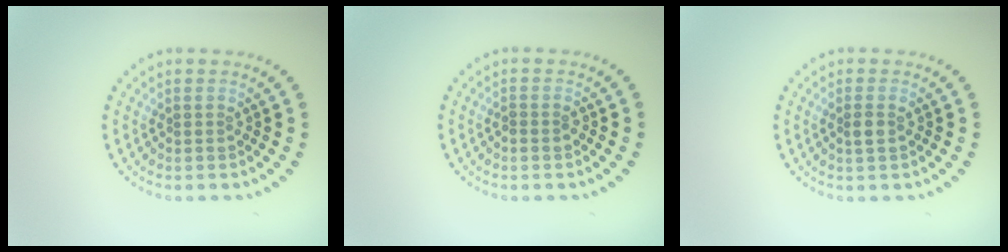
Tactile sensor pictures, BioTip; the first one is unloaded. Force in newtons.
{"total": 0.9, "press": 0.8, "slide": 0.4}
{"total": 1.1, "press": 1.0, "slide": 0.5}